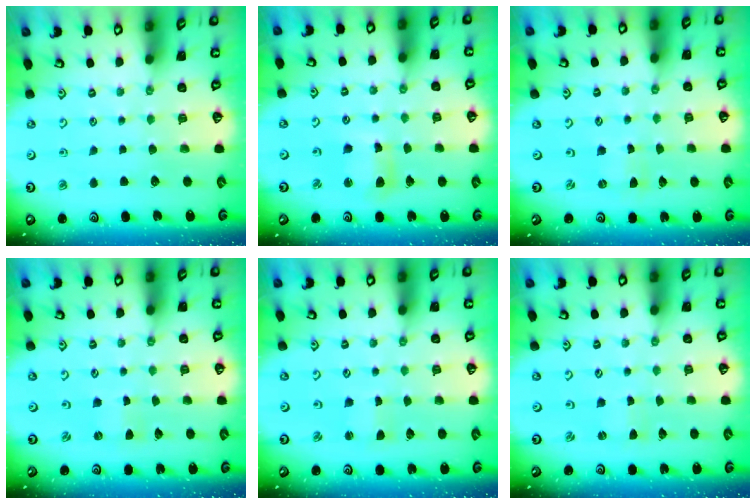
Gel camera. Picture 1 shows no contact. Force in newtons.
{"total": 7.4, "press": 7.3, "slide": 1.2}
{"total": 0.0}
{"total": 0.0}
{"total": 1.4, "press": 1.4, "slide": 0.0}
{"total": 0.0}